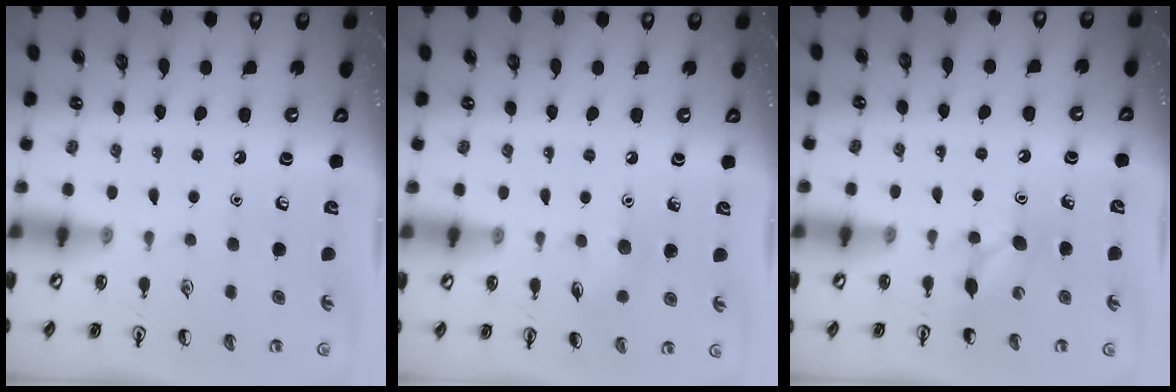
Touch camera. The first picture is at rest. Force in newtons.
{"total": 6.6, "press": 6.3, "slide": 1.9}
{"total": 5.5, "press": 5.3, "slide": 1.6}